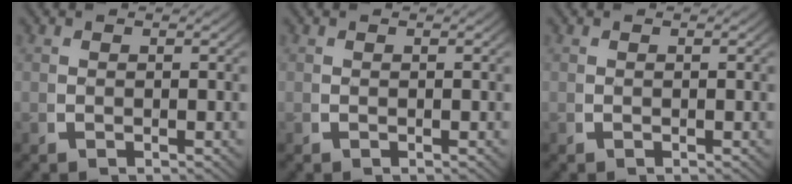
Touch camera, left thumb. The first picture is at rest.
{"total": 0.0}
{"total": 0.0}